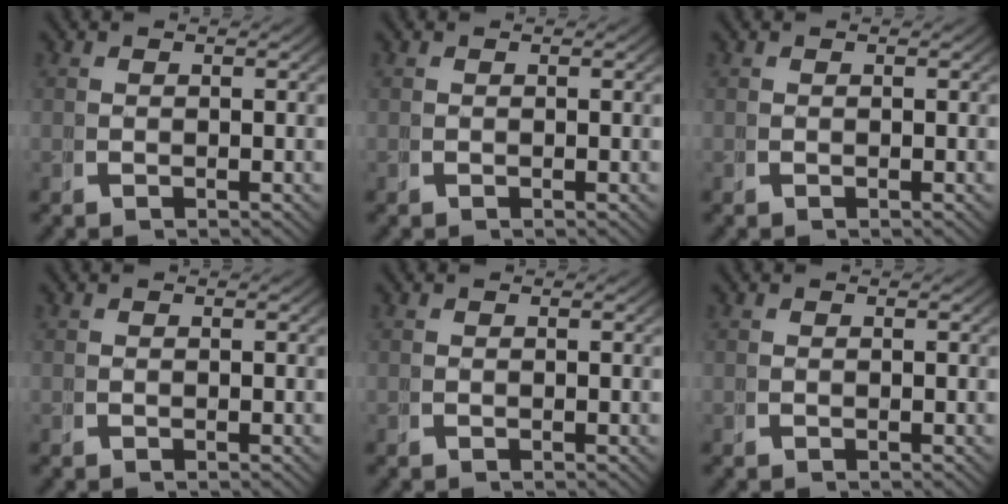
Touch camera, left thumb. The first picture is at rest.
{"total": 0.0}
{"total": 0.0}
{"total": 0.0}
{"total": 0.0}
{"total": 0.0}